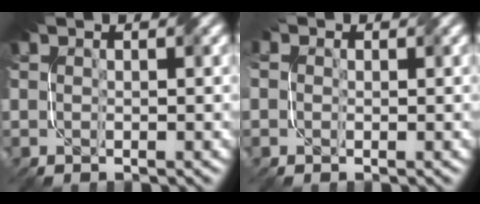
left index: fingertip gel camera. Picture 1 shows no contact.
{"total": 3.5, "force": [0.2, 3.1, 1.7], "torque": [-0.033, 0.009, -0.017]}